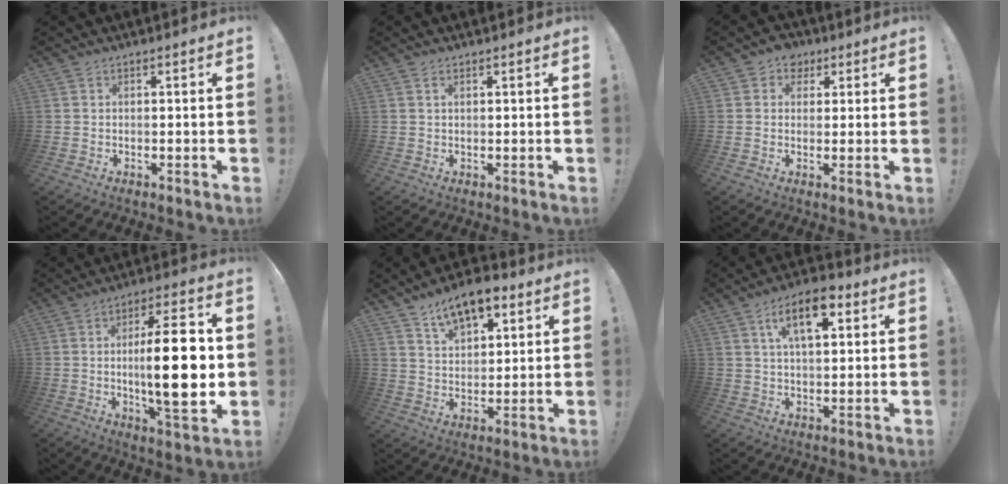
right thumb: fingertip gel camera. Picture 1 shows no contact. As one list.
[{"total": 1.1, "force": [0.7, 0.5, 0.7], "torque": [-0.012, 0.001, 0.012]}, {"total": 5.5, "force": [2.5, 4.7, 1.3], "torque": [-0.012, -0.012, 0.046]}, {"total": 20.0, "force": [0.2, 5.4, 19.2], "torque": [-0.311, -0.007, -0.005]}, {"total": 11.4, "force": [8.0, 5.7, 5.8], "torque": [-0.086, -0.044, 0.147]}, {"total": 11.6, "force": [5.0, 5.5, 8.9], "torque": [-0.135, -0.003, 0.085]}]